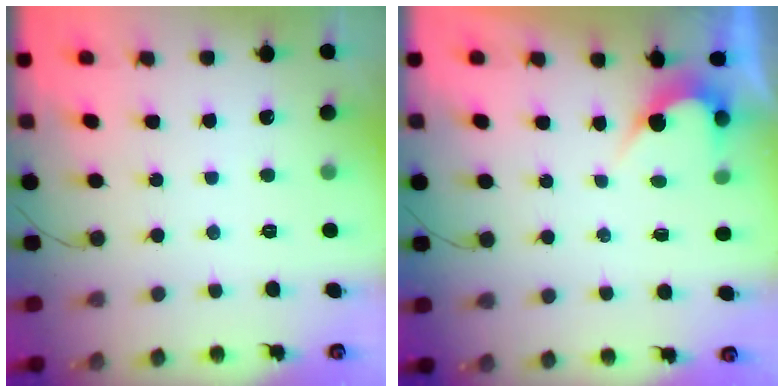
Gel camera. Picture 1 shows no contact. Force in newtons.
{"total": 3.3, "press": 3.3, "slide": 0.1}